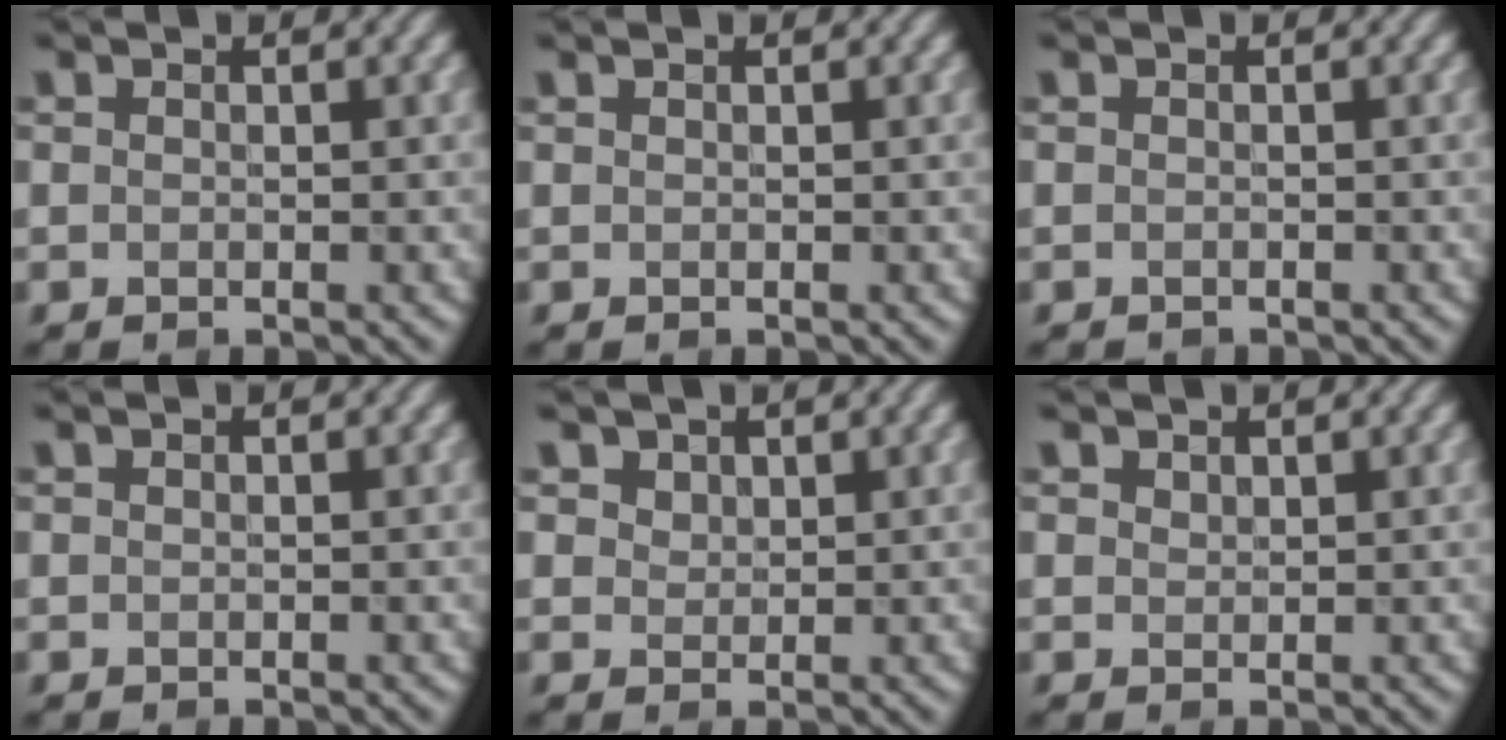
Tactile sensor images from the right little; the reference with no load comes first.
{"total": 0.0}
{"total": 0.5, "force": [-0.5, 0.0, 0.1], "torque": [0.002, -0.005, -0.013]}
{"total": 0.0}
{"total": 1.8, "force": [1.3, 1.1, 0.5], "torque": [-0.019, -0.006, 0.034]}
{"total": 1.0, "force": [0.9, 0.4, 0.2], "torque": [-0.006, 0.001, 0.024]}